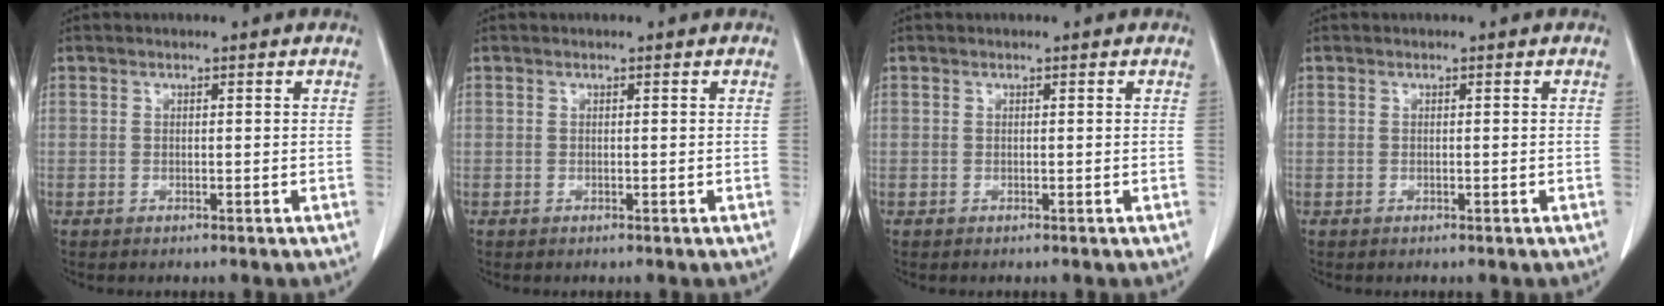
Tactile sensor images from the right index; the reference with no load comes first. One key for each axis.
{"total": 0.0}
{"total": 0.0}
{"total": 0.0}